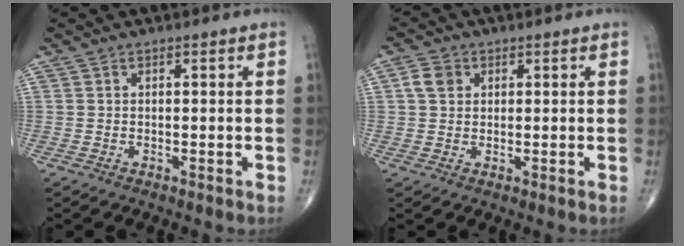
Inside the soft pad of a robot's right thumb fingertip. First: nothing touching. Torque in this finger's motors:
{"motor_torque": [-0.73, 0.73, 0.02, -0.02, 0.00]}